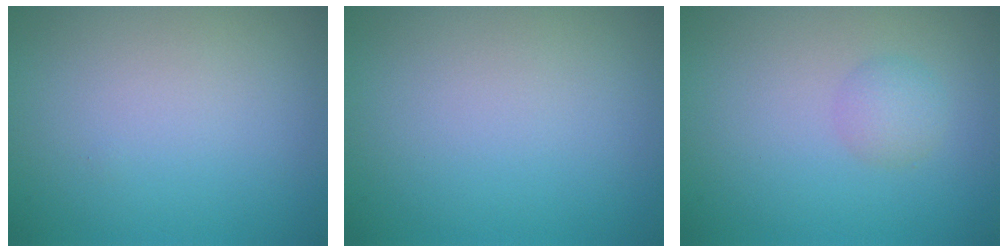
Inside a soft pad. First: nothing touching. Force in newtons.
{"total": 0.0}
{"total": 1.6, "press": 1.6, "slide": 0.1}